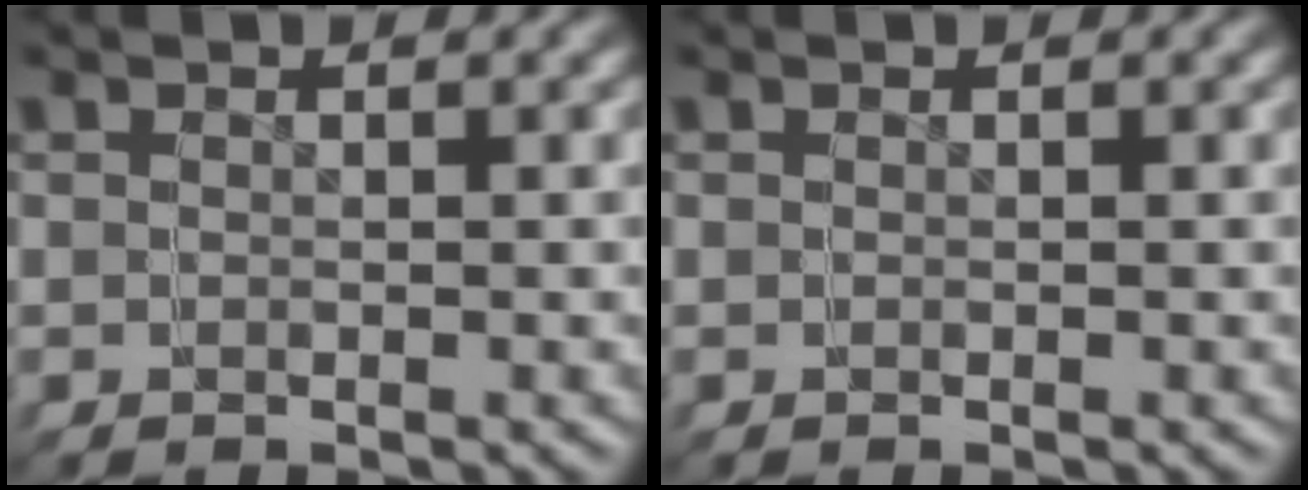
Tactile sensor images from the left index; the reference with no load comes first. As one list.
[{"total": 0.0}]